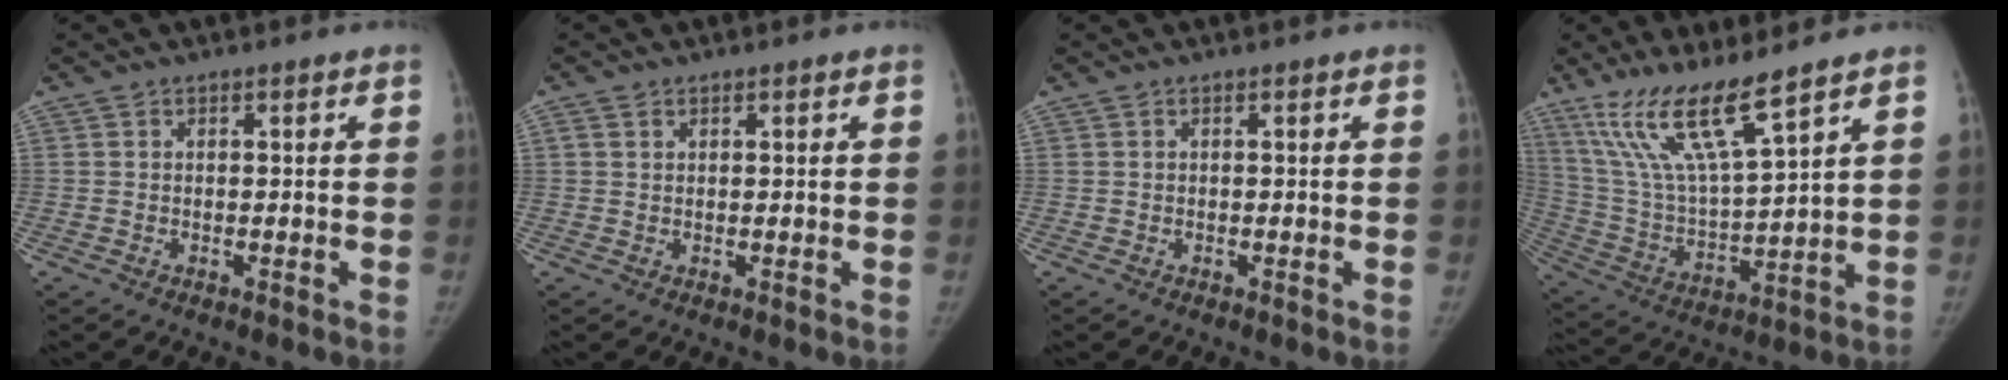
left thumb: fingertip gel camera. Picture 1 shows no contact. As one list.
[{"total": 1.0, "force": [0.6, 0.7, 0.4], "torque": [-0.006, -0.002, 0.011]}, {"total": 0.0}, {"total": 15.0, "force": [10.5, 2.1, 10.5], "torque": [-0.200, -0.057, 0.219]}]